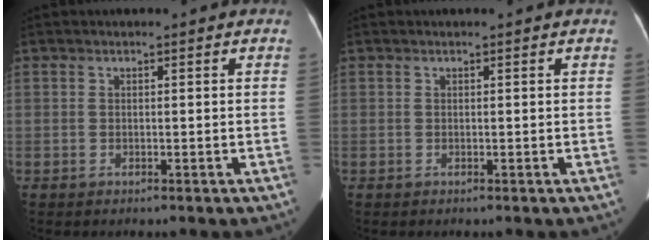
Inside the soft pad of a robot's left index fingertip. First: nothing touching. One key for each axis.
{"total": 0.0}